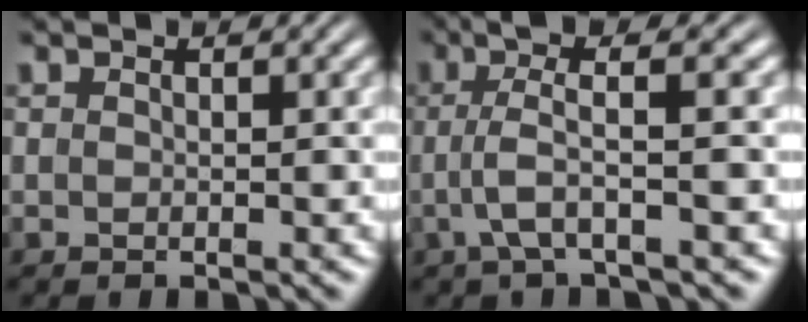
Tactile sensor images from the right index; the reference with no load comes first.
{"total": 3.7, "force": [0.1, 0.2, 3.7], "torque": [-0.078, -0.001, 0.002]}